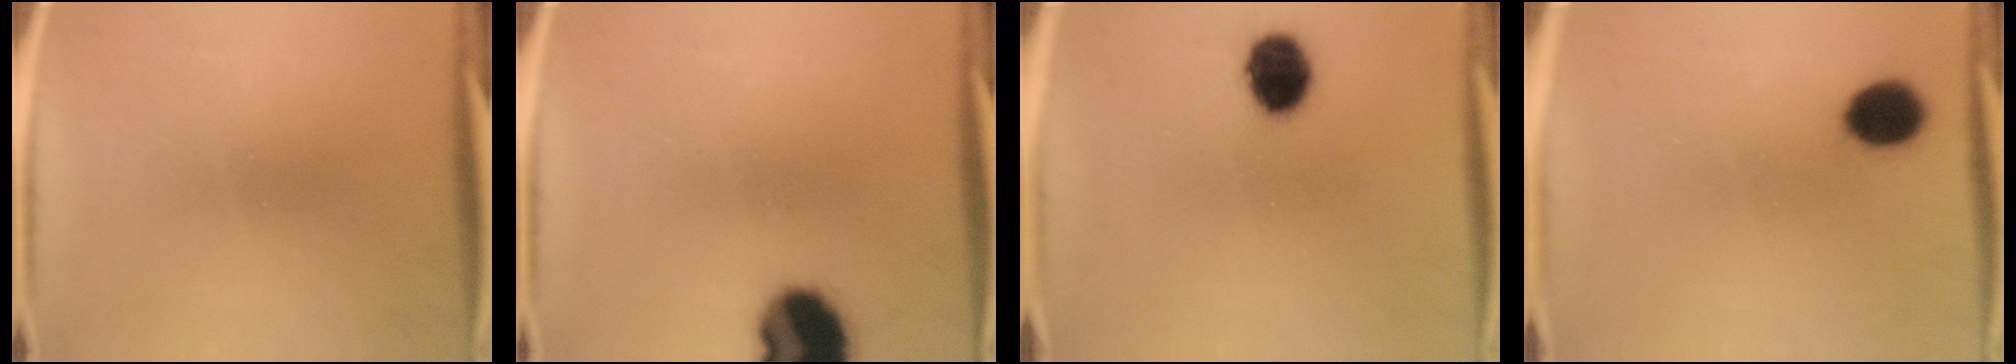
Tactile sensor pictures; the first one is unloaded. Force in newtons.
{"total": 14.3}
{"total": 10.7}
{"total": 6.3}